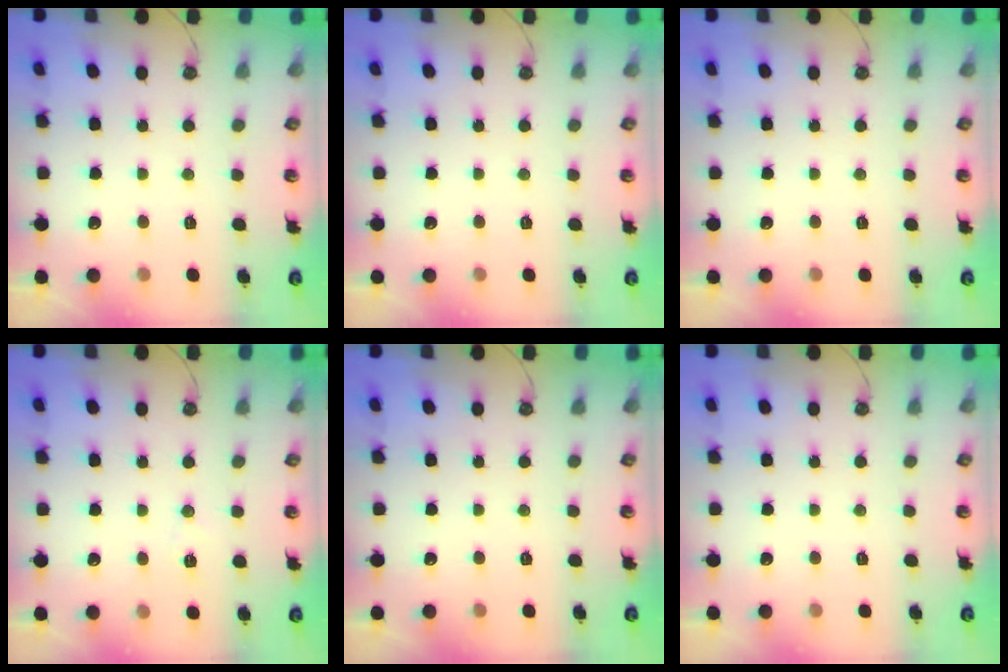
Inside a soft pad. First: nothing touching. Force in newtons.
{"total": 0.0}
{"total": 0.0}
{"total": 6.6, "press": 4.8, "slide": 4.6}
{"total": 0.0}
{"total": 0.0}